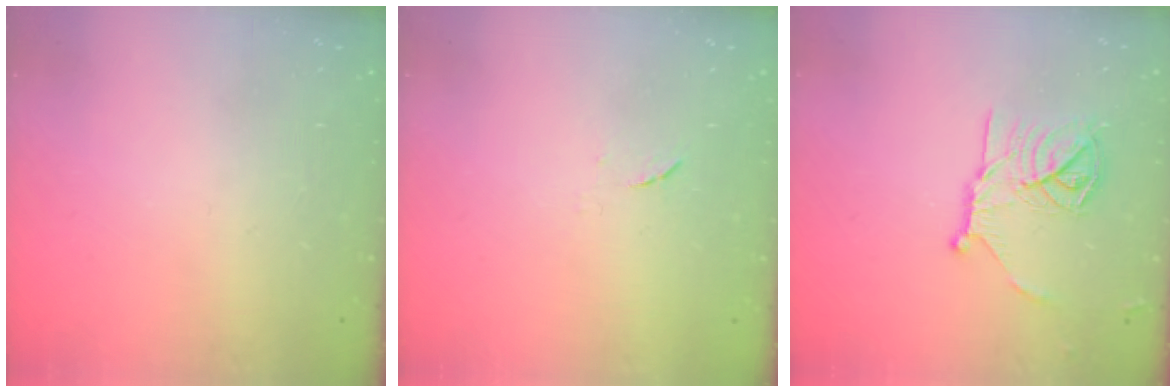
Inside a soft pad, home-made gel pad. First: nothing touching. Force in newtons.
{"total": 4.3, "press": 4.2, "slide": 0.6}
{"total": 14.3, "press": 14.2, "slide": 0.5}